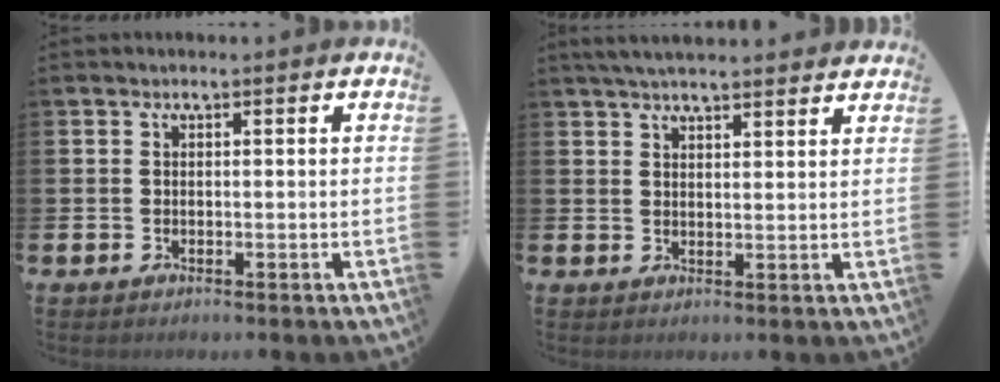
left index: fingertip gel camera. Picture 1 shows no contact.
{"total": 4.2, "force": [4.0, 0.4, 1.1], "torque": [-0.026, -0.011, 0.074]}